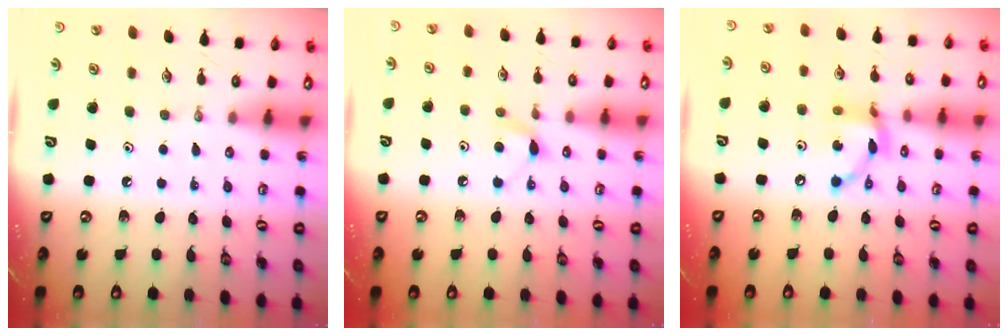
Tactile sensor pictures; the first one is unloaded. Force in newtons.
{"total": 6.5, "press": 6.4, "slide": 0.9}
{"total": 12.6, "press": 12.5, "slide": 0.9}